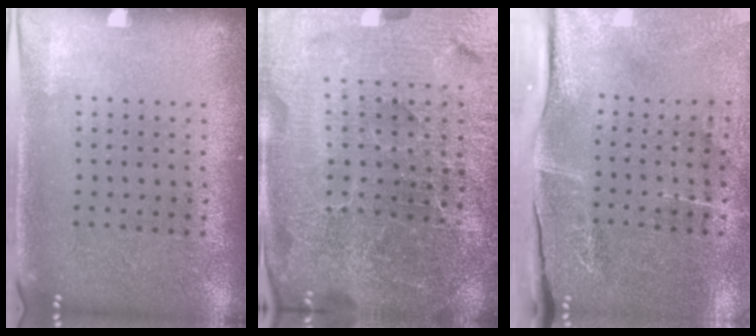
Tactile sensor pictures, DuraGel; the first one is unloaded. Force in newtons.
{"total": 6.6, "press": 5.9, "slide": 3.0}
{"total": 4.9, "press": 3.9, "slide": 3.0}